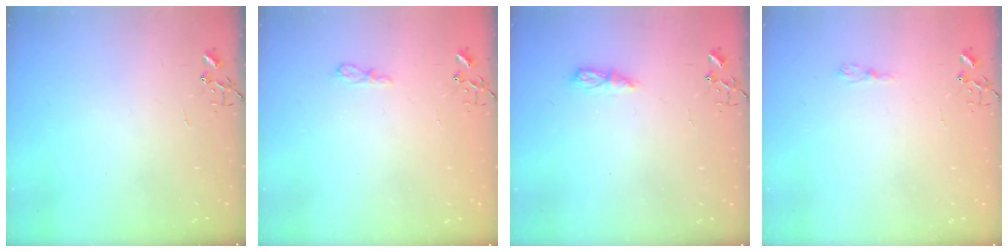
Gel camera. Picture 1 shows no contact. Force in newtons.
{"total": 6.9, "press": 6.8, "slide": 0.8}
{"total": 5.6, "press": 5.5, "slide": 0.7}
{"total": 5.9, "press": 5.9, "slide": 0.6}